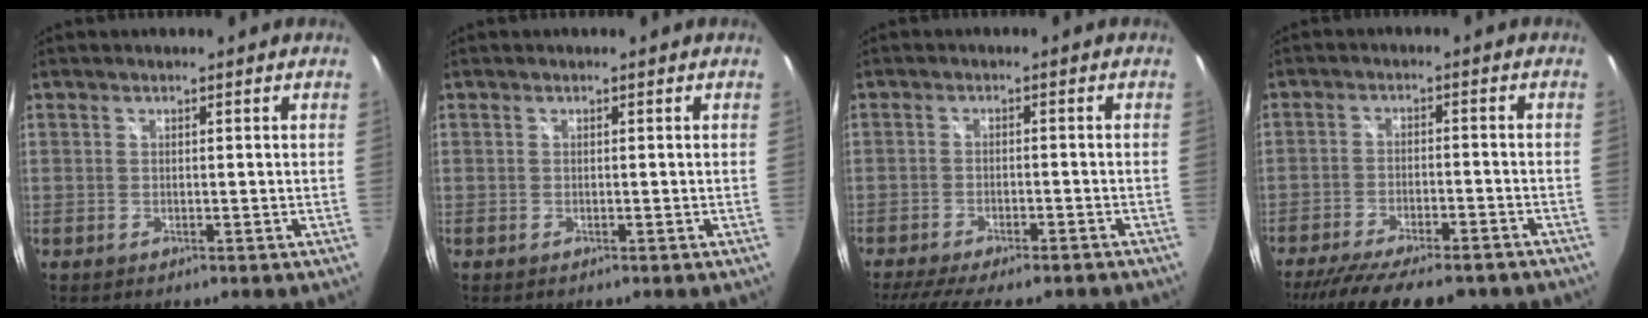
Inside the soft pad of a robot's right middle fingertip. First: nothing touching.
{"total": 0.0}
{"total": 13.6, "force": [-11.3, 3.1, 6.8], "torque": [-0.140, -0.033, -0.167]}
{"total": 17.4, "force": [-14.0, 4.8, 9.1], "torque": [-0.184, -0.040, -0.208]}